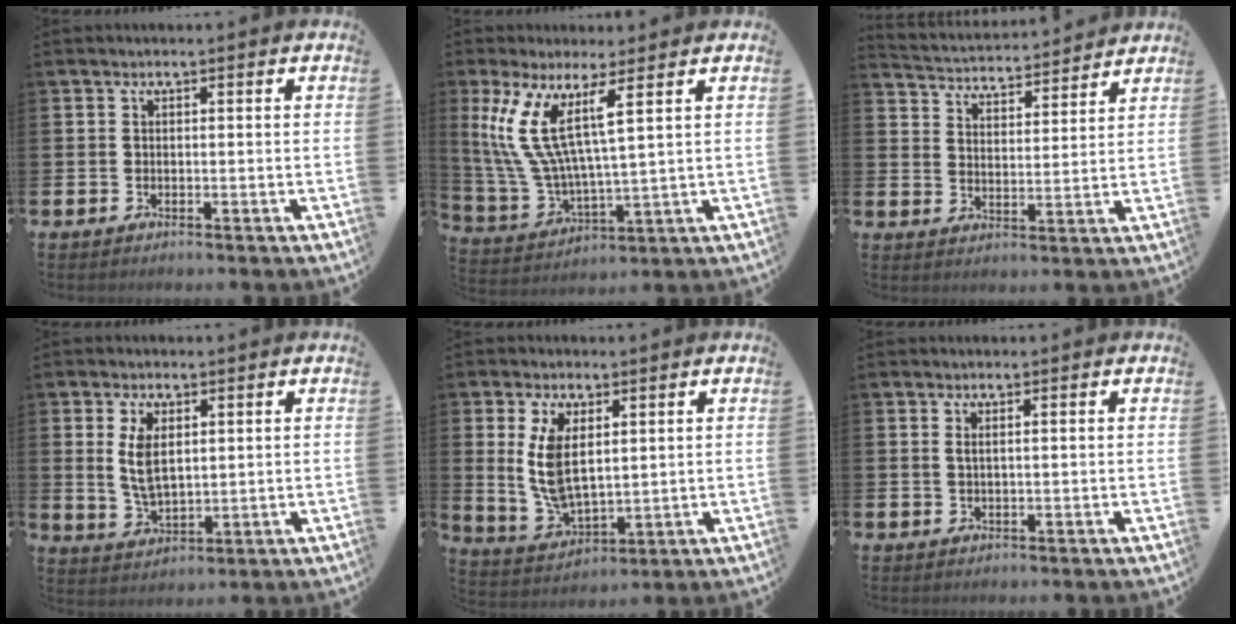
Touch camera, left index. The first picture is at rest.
{"total": 10.0, "force": [6.0, 2.4, 7.7], "torque": [-0.180, -0.019, 0.109]}
{"total": 4.0, "force": [4.0, 0.7, 0.0], "torque": [-0.025, -0.033, 0.066]}
{"total": 5.1, "force": [1.9, 2.6, 4.0], "torque": [-0.067, 0.000, 0.029]}
{"total": 7.3, "force": [2.5, 3.9, 5.6], "torque": [-0.121, -0.007, 0.039]}
{"total": 0.8, "force": [0.4, -0.1, 0.6], "torque": [-0.011, -0.002, 0.007]}